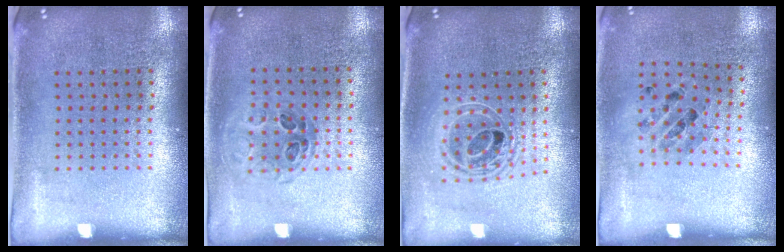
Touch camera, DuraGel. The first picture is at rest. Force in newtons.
{"total": 1.0, "press": 0.8, "slide": 0.5}
{"total": 1.8, "press": 1.5, "slide": 0.9}
{"total": 0.8, "press": 0.7, "slide": 0.3}